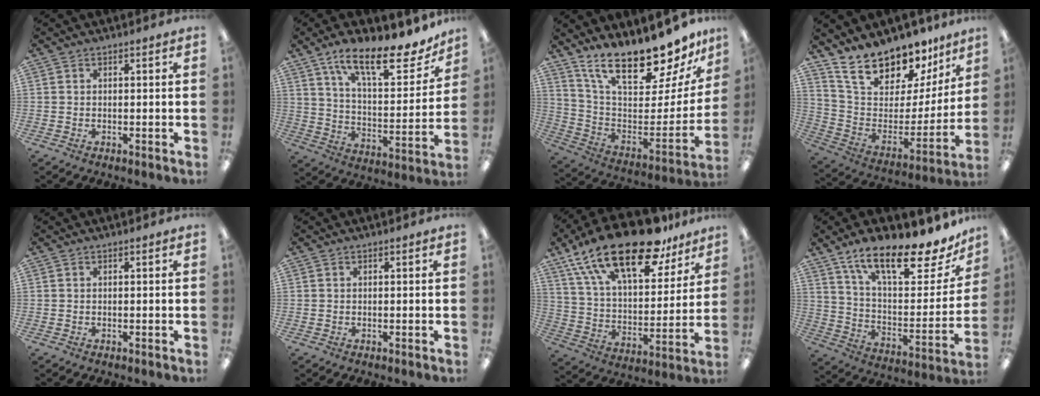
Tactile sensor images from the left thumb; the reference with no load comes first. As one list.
[{"total": 20.0, "force": [14.1, 6.9, 12.5], "torque": [-0.189, -0.090, 0.236]}, {"total": 22.0, "force": [17.9, 6.5, 11.0], "torque": [-0.175, -0.133, 0.304]}, {"total": 17.4, "force": [15.4, 6.6, 4.8], "torque": [-0.094, -0.129, 0.274]}, {"total": 0.0}, {"total": 0.0}, {"total": 24.9, "force": [17.6, 9.6, 14.7], "torque": [-0.259, -0.103, 0.303]}, {"total": 20.3, "force": [14.8, 6.5, 12.2], "torque": [-0.193, -0.098, 0.249]}]